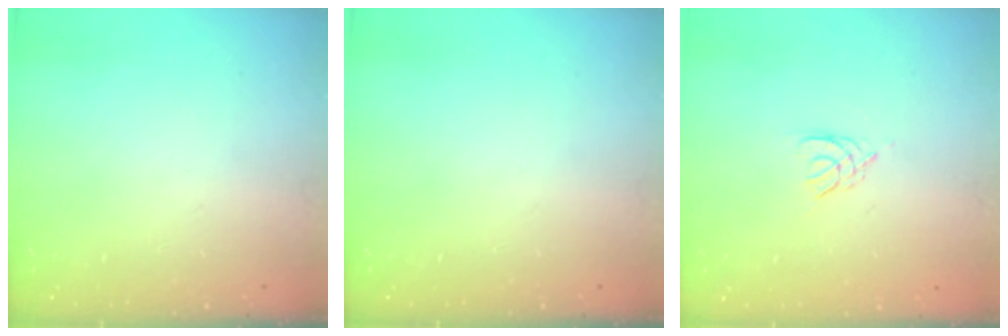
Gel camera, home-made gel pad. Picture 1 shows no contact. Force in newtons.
{"total": 0.0}
{"total": 2.6, "press": 2.5, "slide": 0.5}